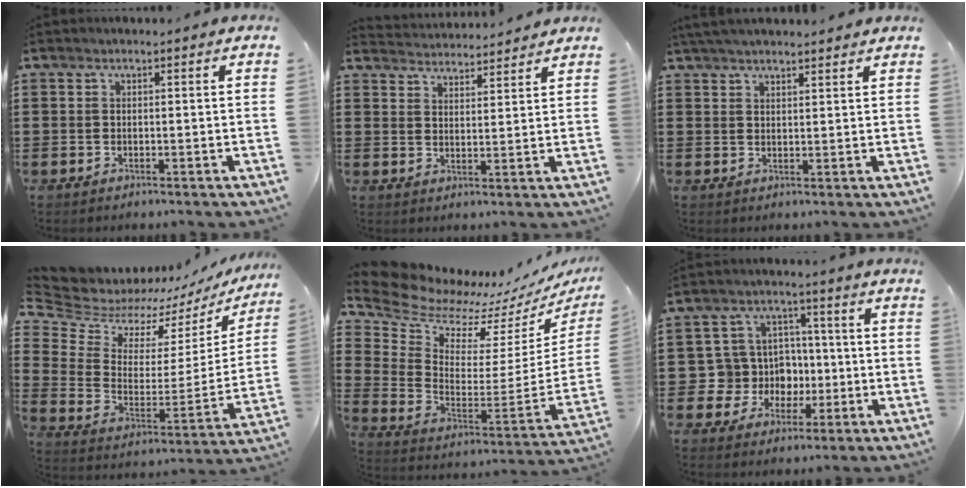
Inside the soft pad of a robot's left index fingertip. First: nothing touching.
{"total": 3.5, "force": [3.4, 0.0, -0.4], "torque": [-0.006, -0.018, 0.062]}
{"total": 3.2, "force": [3.0, 0.1, 0.8], "torque": [-0.023, -0.001, 0.058]}
{"total": 6.8, "force": [6.5, 2.2, 0.4], "torque": [-0.052, -0.062, 0.113]}
{"total": 8.5, "force": [7.9, 2.6, 1.9], "torque": [-0.087, -0.073, 0.137]}
{"total": 8.4, "force": [-0.2, 8.1, 2.0], "torque": [-0.078, 0.007, 0.008]}